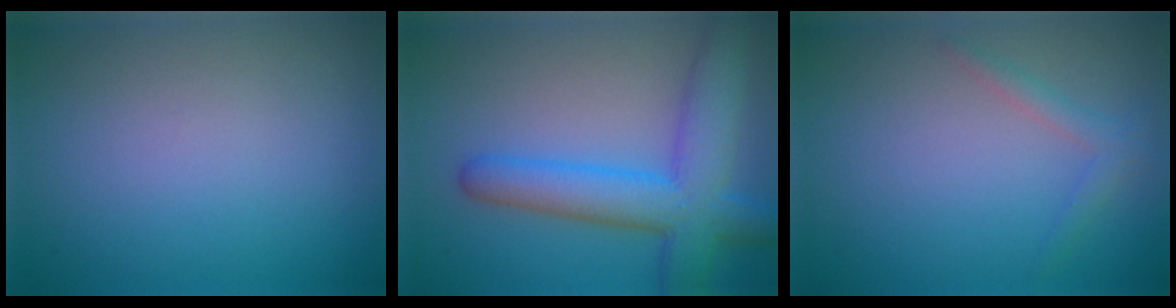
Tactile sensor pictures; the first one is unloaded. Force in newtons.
{"total": 7.5, "press": 7.5, "slide": 0.3}
{"total": 1.5, "press": 1.5, "slide": 0.1}